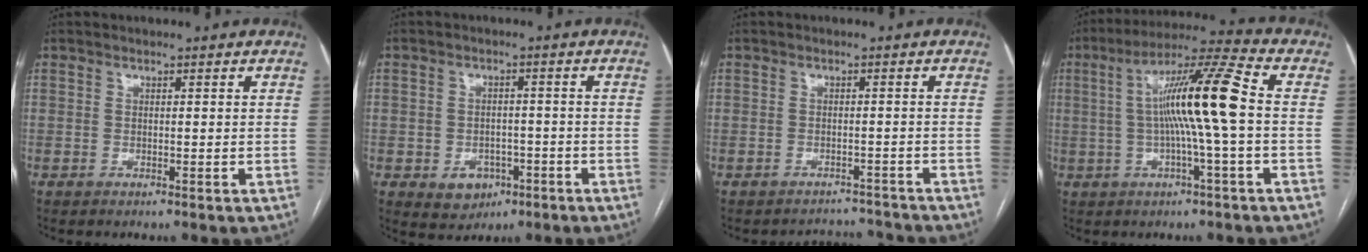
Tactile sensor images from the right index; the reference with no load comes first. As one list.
[{"total": 5.3, "force": [-2.4, 4.3, 2.1], "torque": [-0.026, 0.007, -0.023]}, {"total": 4.4, "force": [-4.1, 0.8, -1.6], "torque": [0.027, 0.019, -0.051]}, {"total": 12.7, "force": [0.3, -0.9, 12.7], "torque": [-0.221, 0.019, -0.001]}]